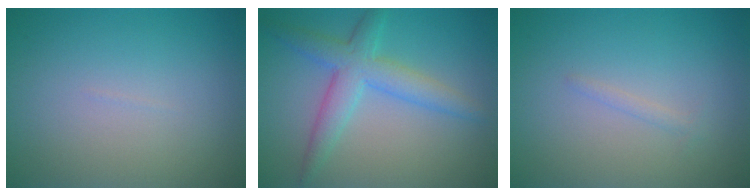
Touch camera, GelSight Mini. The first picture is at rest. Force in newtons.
{"total": 4.5, "press": 4.5, "slide": 0.2}
{"total": 0.7, "press": 0.7, "slide": 0.1}